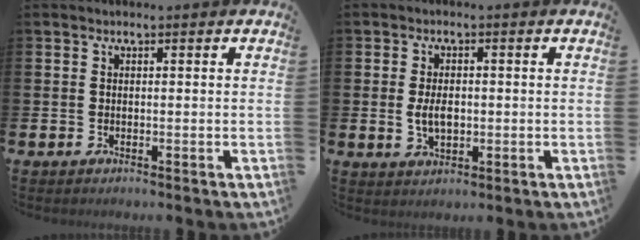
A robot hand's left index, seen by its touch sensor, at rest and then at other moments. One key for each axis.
{"total": 3.4, "fx": 0.0, "fy": 2.1, "fz": 2.7, "tx": -0.042, "ty": 0.003, "tz": -0.004}